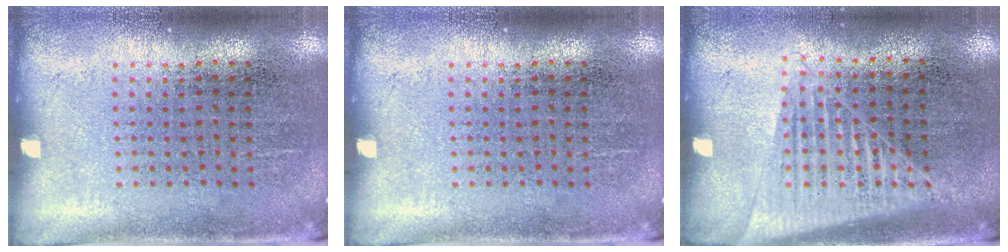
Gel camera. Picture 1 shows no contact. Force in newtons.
{"total": 0.0}
{"total": 1.4, "press": 1.3, "slide": 0.7}